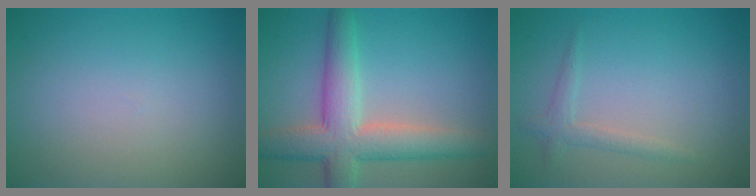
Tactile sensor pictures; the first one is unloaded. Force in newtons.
{"total": 6.9, "press": 6.9, "slide": 0.3}
{"total": 1.5, "press": 1.5, "slide": 0.0}